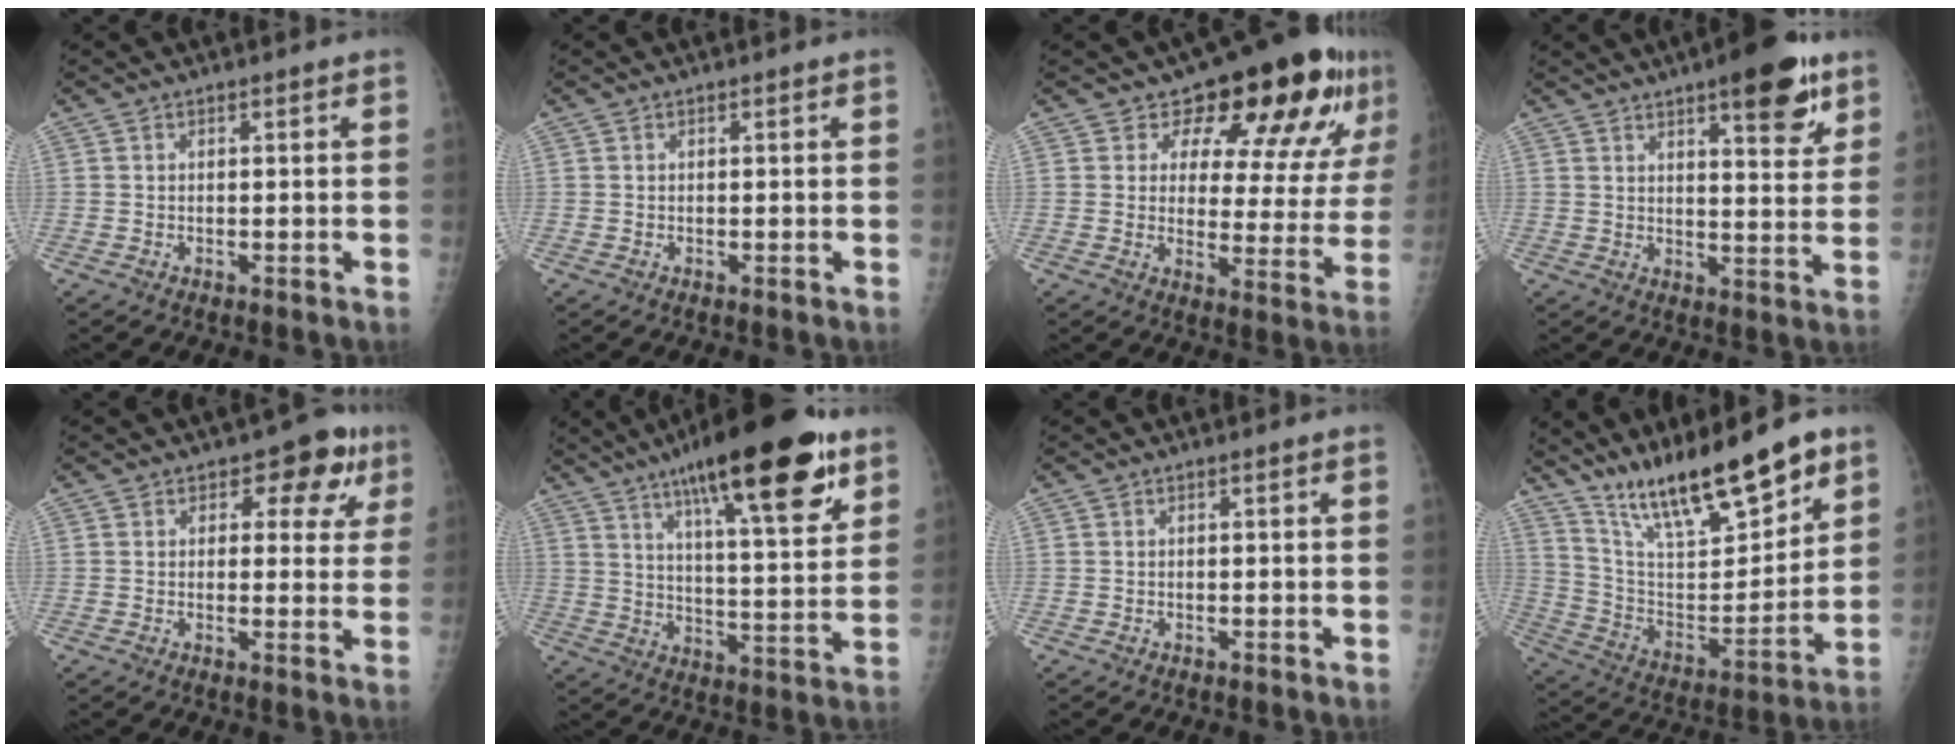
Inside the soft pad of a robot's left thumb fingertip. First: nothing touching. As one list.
[{"total": 0.0}, {"total": 17.6, "force": [10.6, 8.3, 11.4], "torque": [-0.099, -0.059, 0.133]}, {"total": 12.7, "force": [7.5, 4.0, 9.5], "torque": [-0.097, -0.035, 0.098]}, {"total": 8.0, "force": [3.6, 5.1, 5.0], "torque": [-0.010, -0.006, 0.036]}, {"total": 21.6, "force": [12.6, 5.7, 16.5], "torque": [-0.222, -0.045, 0.189]}, {"total": 0.0}, {"total": 21.3, "force": [15.8, 5.9, 13.0], "torque": [-0.174, -0.084, 0.279]}]